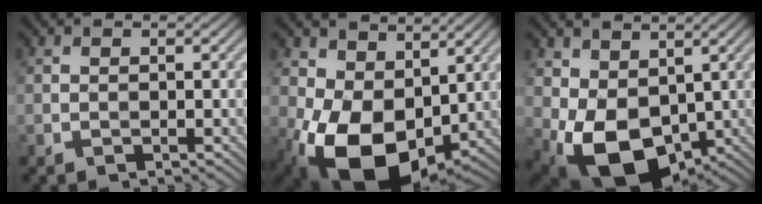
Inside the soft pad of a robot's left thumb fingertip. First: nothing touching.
{"total": 13.4, "force": [-0.5, 8.8, 10.0], "torque": [-0.216, -0.030, -0.007]}
{"total": 10.9, "force": [-0.4, 7.4, 8.0], "torque": [-0.184, -0.031, 0.000]}